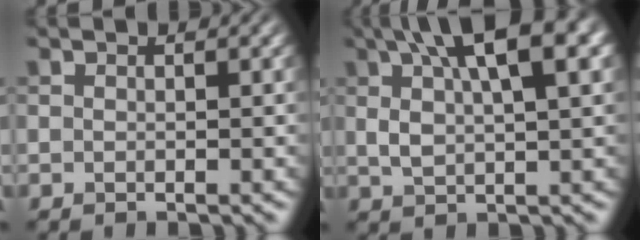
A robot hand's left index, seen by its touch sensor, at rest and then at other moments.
{"total": 10.1, "force": [4.5, 3.6, 8.2], "torque": [-0.137, 0.017, 0.077]}